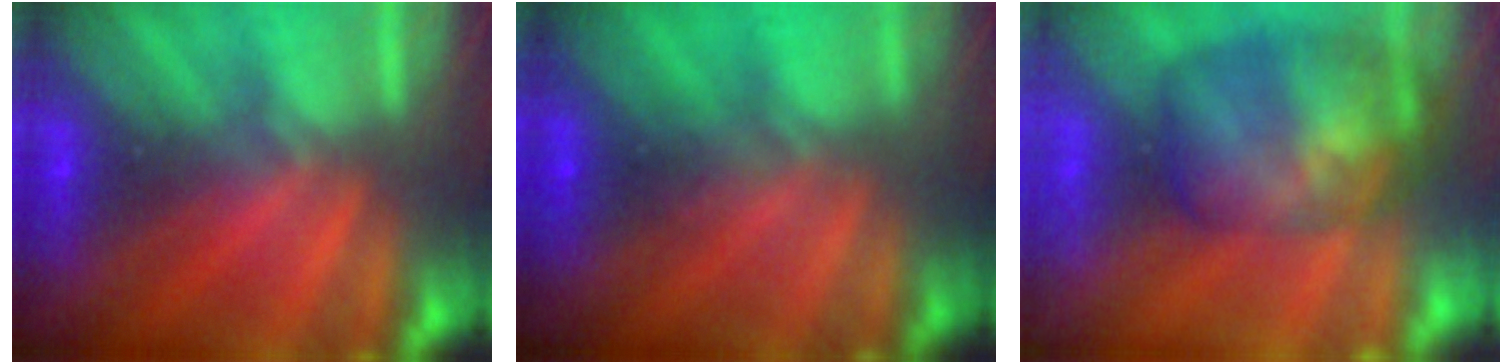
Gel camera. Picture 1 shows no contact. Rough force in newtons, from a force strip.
{"total": 1.3}
{"total": 7.0}